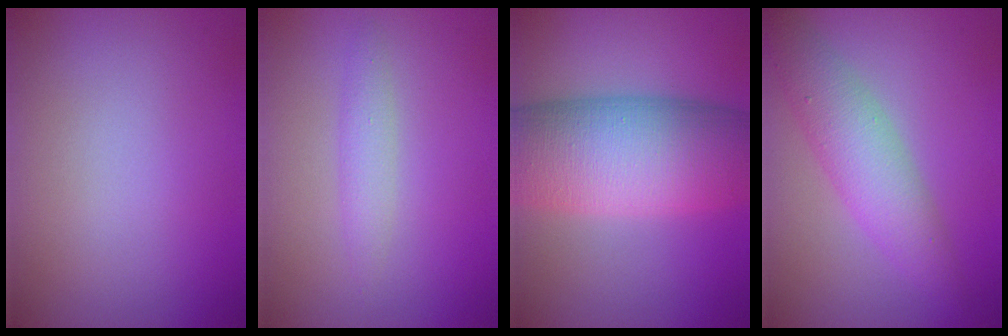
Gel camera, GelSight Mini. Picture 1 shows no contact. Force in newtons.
{"total": 1.6, "press": 1.6, "slide": 0.0}
{"total": 11.4, "press": 11.4, "slide": 0.4}
{"total": 4.4, "press": 4.4, "slide": 0.2}